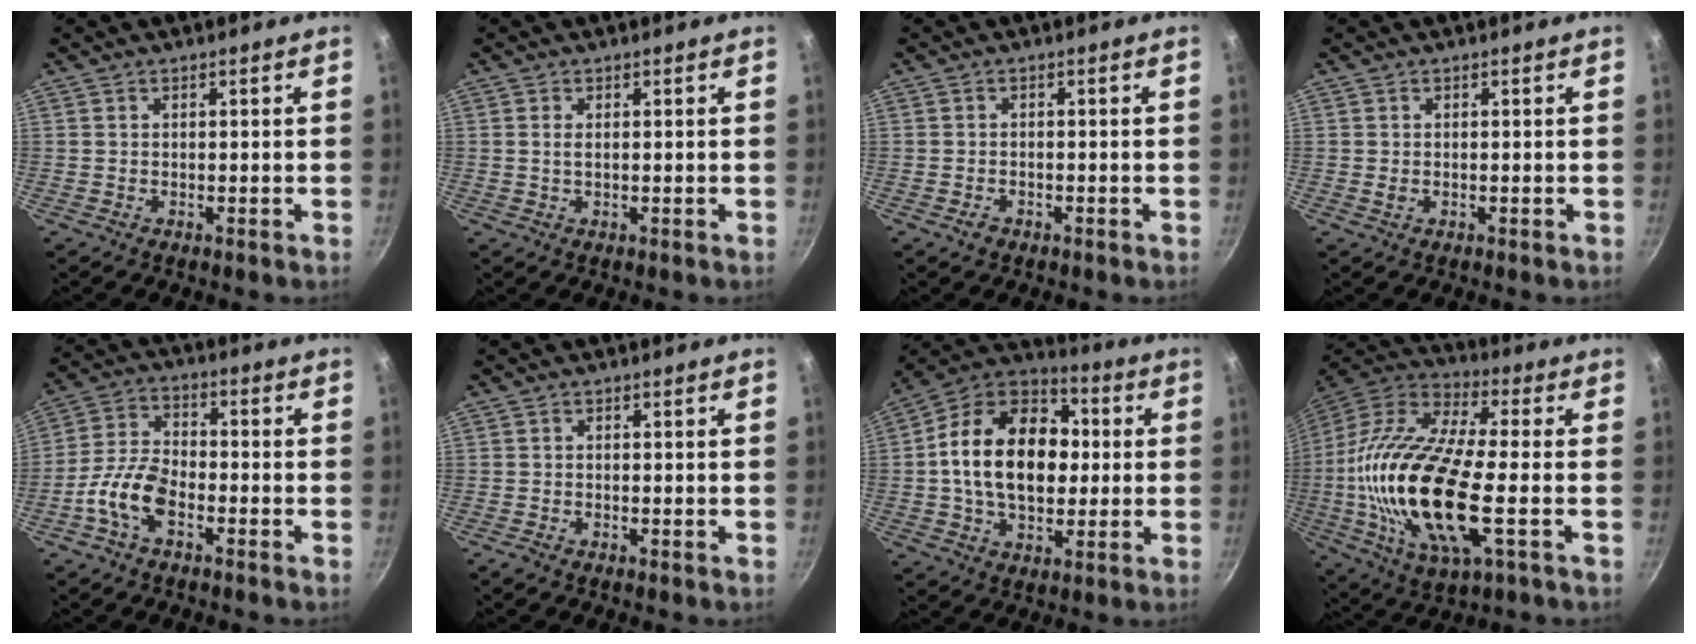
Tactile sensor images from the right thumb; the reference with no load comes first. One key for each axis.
{"total": 1.3, "fx": 0.2, "fy": 0.6, "fz": 1.1, "tx": -0.022, "ty": 0.000, "tz": 0.002}
{"total": 1.8, "fx": -1.1, "fy": 1.2, "fz": 0.7, "tx": -0.012, "ty": 0.011, "tz": -0.014}
{"total": 0.8, "fx": -0.1, "fy": 0.6, "fz": 0.5, "tx": -0.009, "ty": 0.000, "tz": 0.000}
{"total": 9.2, "fx": -4.1, "fy": 4.6, "fz": 6.7, "tx": -0.130, "ty": 0.037, "tz": -0.090}
{"total": 1.1, "fx": -0.8, "fy": 0.6, "fz": 0.4, "tx": -0.016, "ty": 0.004, "tz": -0.016}
{"total": 21.4, "fx": 1.0, "fy": 14.6, "fz": 15.5, "tx": -0.228, "ty": 0.030, "tz": 0.004}
{"total": 26.0, "fx": -3.5, "fy": 9.6, "fz": 23.9, "tx": -0.482, "ty": 0.013, "tz": -0.077}